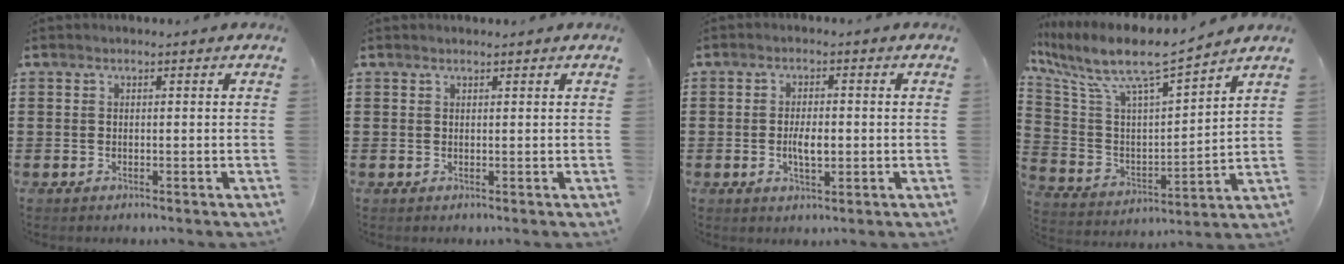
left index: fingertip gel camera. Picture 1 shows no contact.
{"total": 0.5, "force": [0.5, 0.1, 0.2], "torque": [-0.005, 0.000, 0.010]}
{"total": 3.8, "force": [-0.4, 1.5, 3.4], "torque": [-0.055, 0.000, -0.009]}
{"total": 9.2, "force": [7.5, 1.5, 5.2], "torque": [-0.135, -0.051, 0.123]}